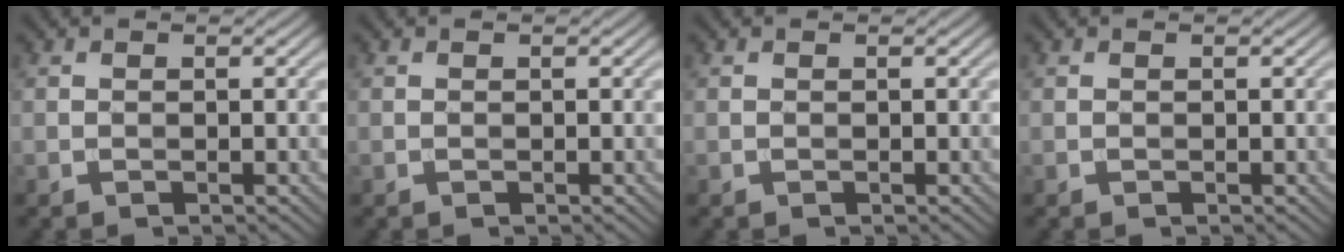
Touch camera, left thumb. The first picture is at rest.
{"total": 0.0}
{"total": 0.0}
{"total": 0.0}